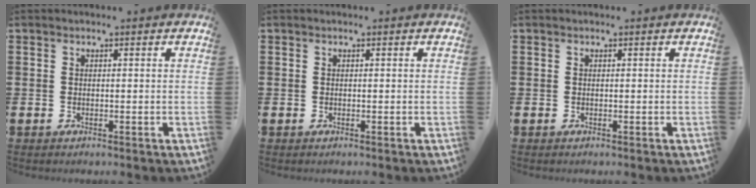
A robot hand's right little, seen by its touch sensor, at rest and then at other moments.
{"total": 0.0}
{"total": 0.0}